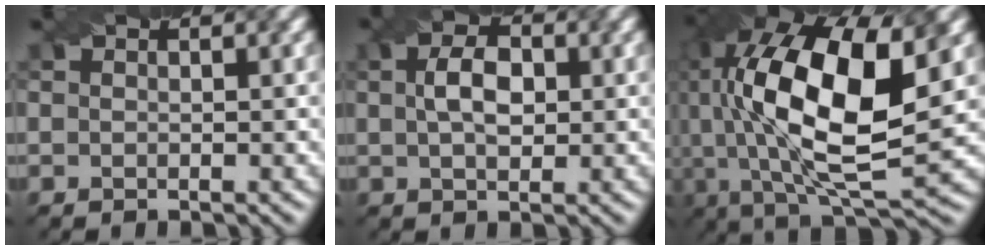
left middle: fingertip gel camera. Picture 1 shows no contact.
{"total": 3.7, "force": [0.5, 2.2, 3.0], "torque": [-0.059, 0.006, 0.007]}
{"total": 16.5, "force": [3.0, 6.8, 14.8], "torque": [-0.283, 0.007, 0.052]}